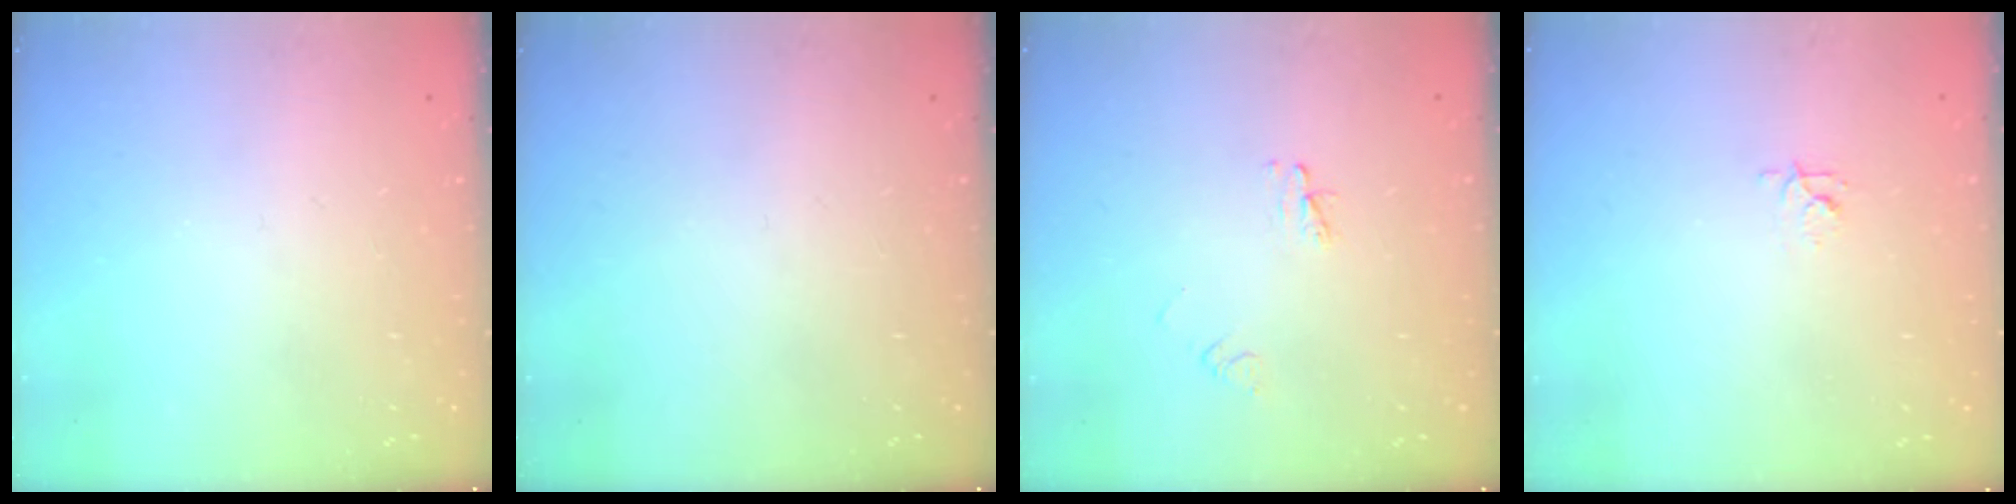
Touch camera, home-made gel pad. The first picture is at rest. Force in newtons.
{"total": 0.0}
{"total": 2.9, "press": 2.9, "slide": 0.3}
{"total": 3.8, "press": 3.7, "slide": 0.4}